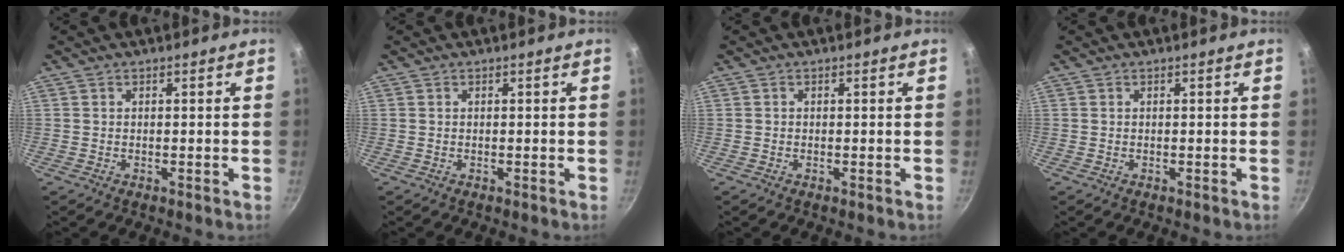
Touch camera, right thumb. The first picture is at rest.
{"total": 0.0}
{"total": 0.0}
{"total": 0.0}